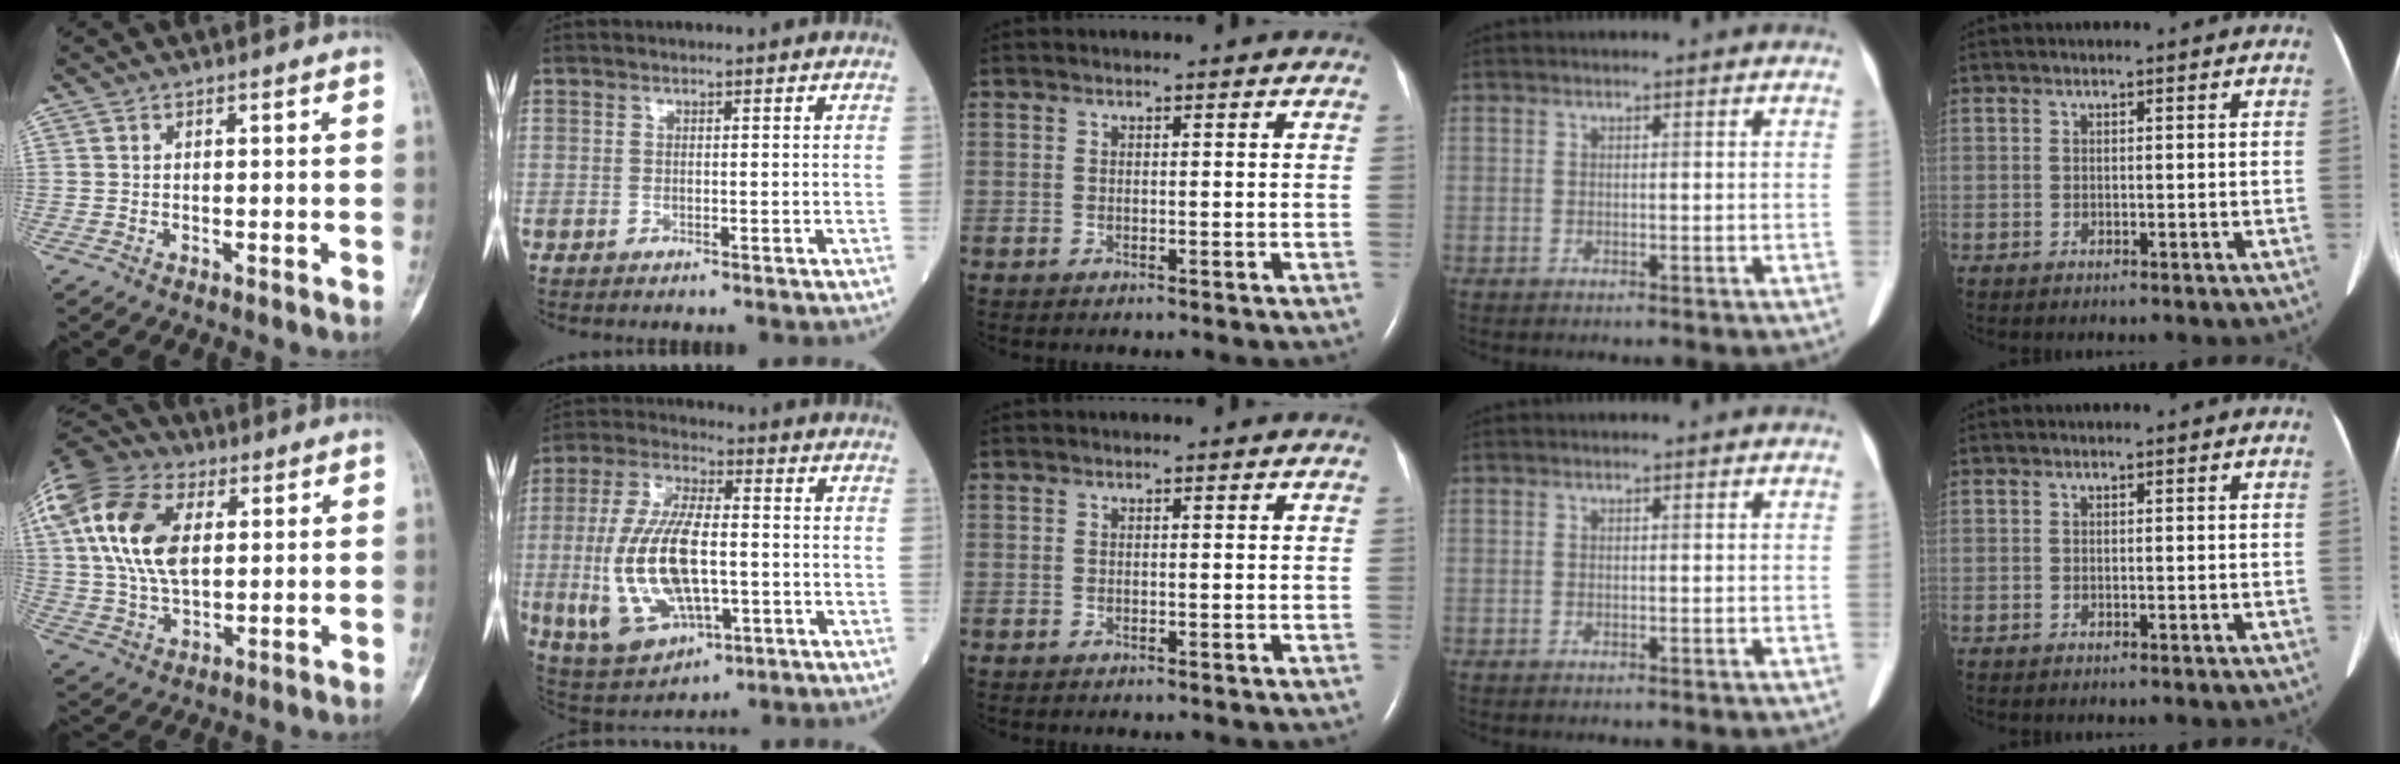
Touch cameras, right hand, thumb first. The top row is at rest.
{"thumb": {"total": 18.8, "force": [4.7, 11.0, 14.5], "torque": [-0.290, 0.005, 0.079]}, "index": {"total": 17.1, "force": [-2.7, 7.4, 15.2], "torque": [-0.317, -0.001, -0.036]}}